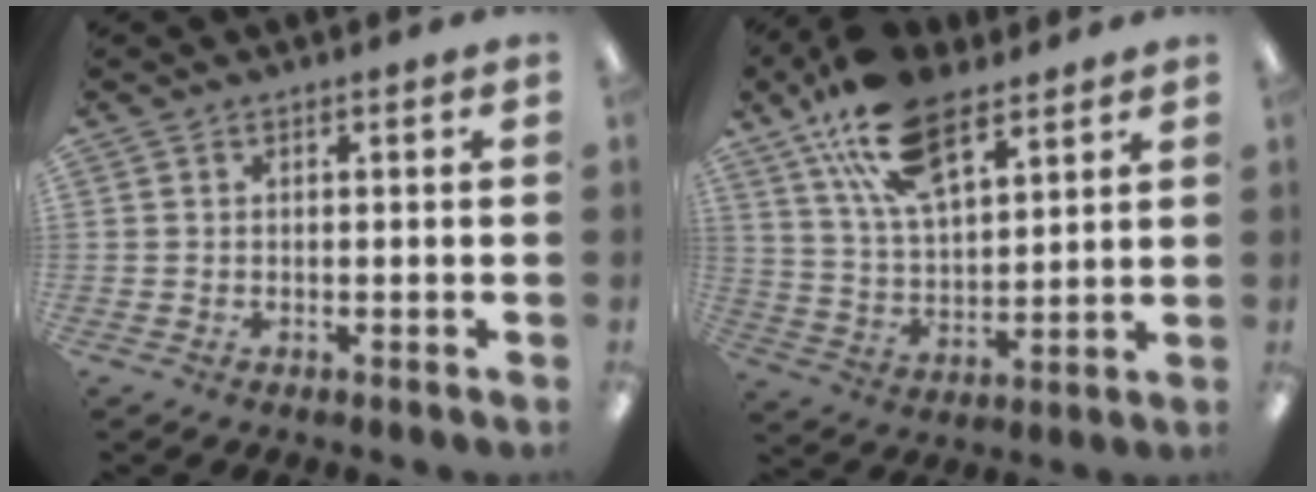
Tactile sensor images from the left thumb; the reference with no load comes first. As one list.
[{"total": 18.7, "force": [11.3, 9.1, 11.8], "torque": [-0.219, -0.034, 0.204]}]